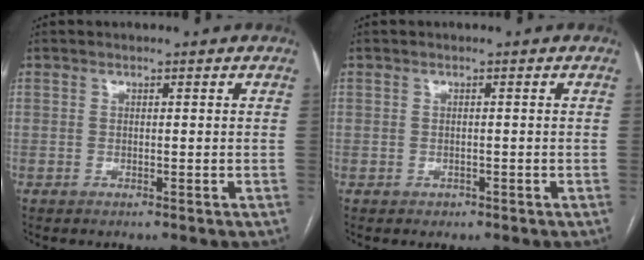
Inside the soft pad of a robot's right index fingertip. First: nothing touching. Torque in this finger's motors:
{"motor_torque": [-0.51, 0.44, -0.21, -0.10]}